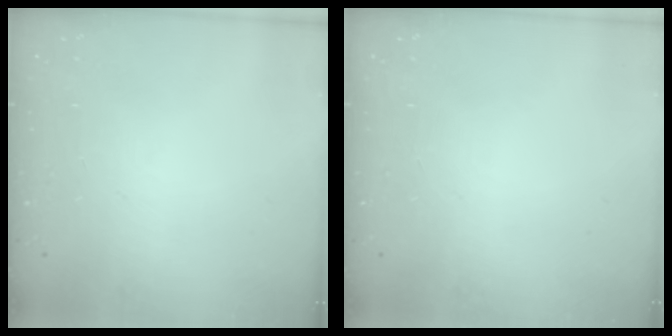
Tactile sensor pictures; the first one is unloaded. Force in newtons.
{"total": 0.0}